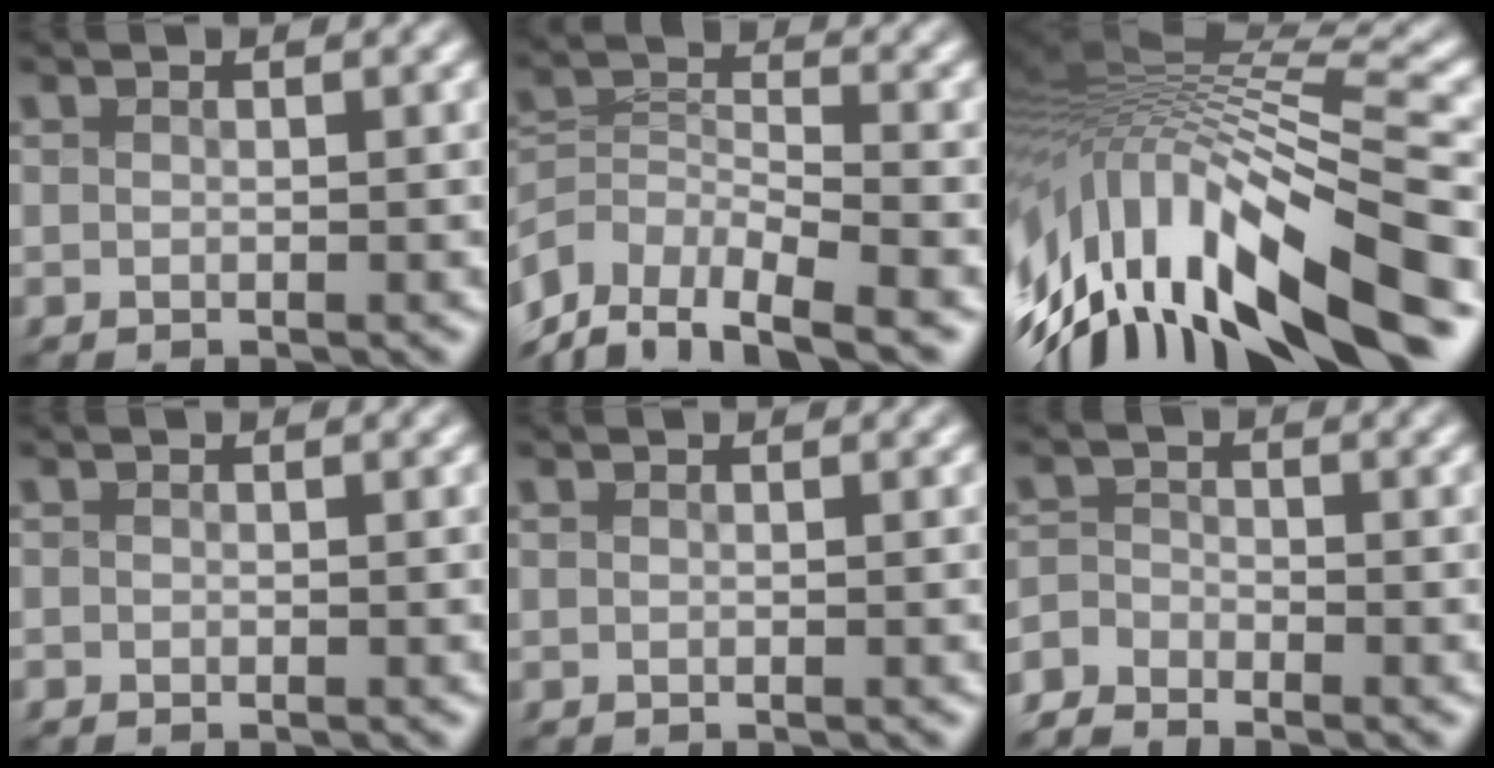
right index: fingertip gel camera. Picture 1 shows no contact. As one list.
[{"total": 8.4, "force": [-4.4, 5.8, 4.3], "torque": [-0.098, -0.028, -0.072]}, {"total": 16.8, "force": [-5.9, 10.7, 11.6], "torque": [-0.230, 0.001, -0.100]}, {"total": 0.6, "force": [-0.3, 0.4, -0.2], "torque": [0.006, 0.003, -0.012]}, {"total": 0.0}, {"total": 3.8, "force": [-3.0, 2.3, 0.5], "torque": [-0.001, -0.003, -0.064]}]